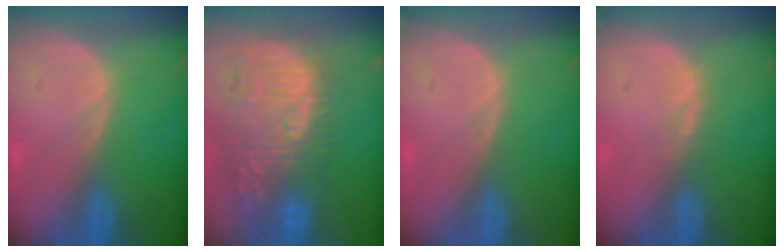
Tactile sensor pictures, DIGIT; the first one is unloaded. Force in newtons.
{"total": 13.3, "press": 12.0, "slide": 5.6}
{"total": 0.0}
{"total": 1.0, "press": 1.0, "slide": 0.2}